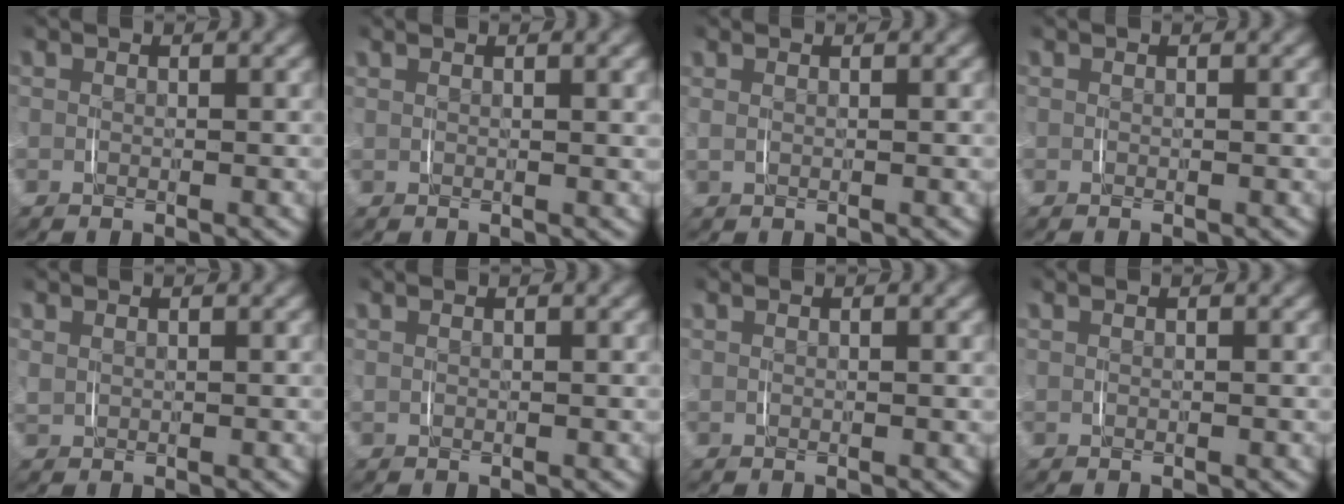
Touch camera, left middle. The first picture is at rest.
{"total": 1.6, "force": [1.0, 0.1, 1.2], "torque": [-0.016, 0.008, 0.016]}
{"total": 1.3, "force": [0.7, 0.6, 0.9], "torque": [-0.023, 0.004, 0.013]}
{"total": 0.0}
{"total": 1.1, "force": [0.7, 0.6, 0.5], "torque": [-0.016, 0.002, 0.017]}
{"total": 1.0, "force": [0.7, 0.3, 0.7], "torque": [-0.012, 0.005, 0.012]}
{"total": 0.9, "force": [0.7, 0.1, 0.6], "torque": [-0.010, 0.006, 0.011]}
{"total": 0.6, "force": [0.4, 0.2, 0.4], "torque": [-0.008, 0.003, 0.009]}